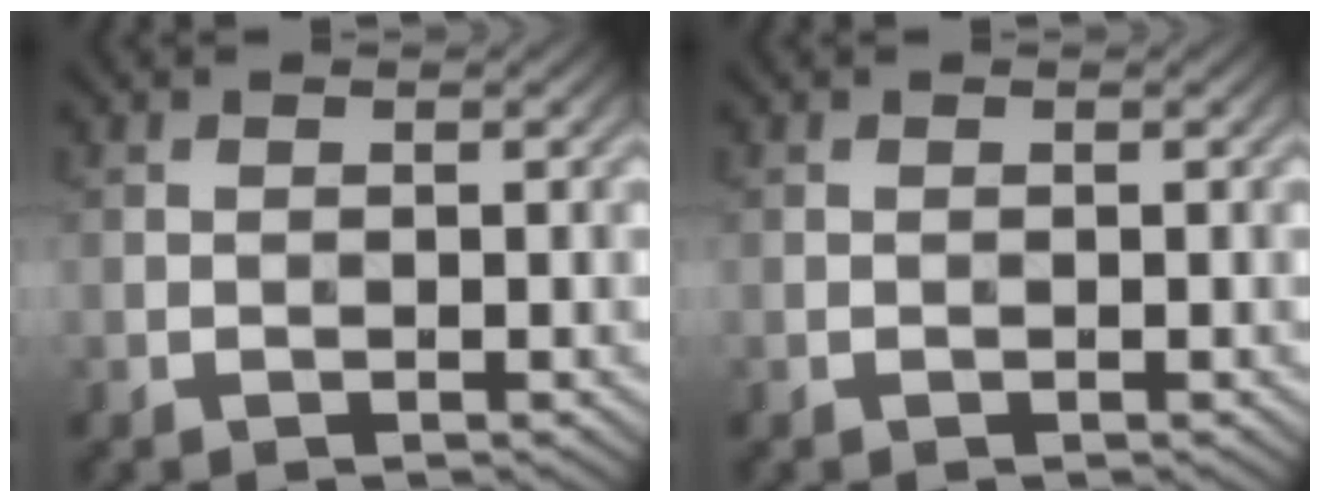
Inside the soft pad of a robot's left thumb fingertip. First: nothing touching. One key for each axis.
{"total": 0.0}